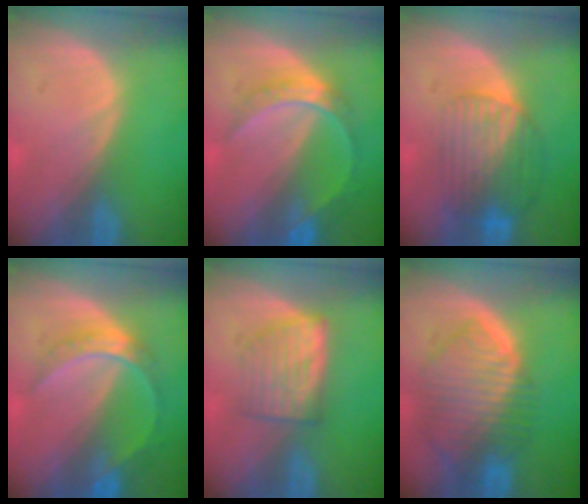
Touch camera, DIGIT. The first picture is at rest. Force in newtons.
{"total": 6.5, "press": 5.6, "slide": 3.4}
{"total": 7.4, "press": 7.2, "slide": 1.7}
{"total": 6.5, "press": 5.6, "slide": 3.4}
{"total": 5.6, "press": 5.3, "slide": 1.9}
{"total": 9.9, "press": 8.4, "slide": 5.2}